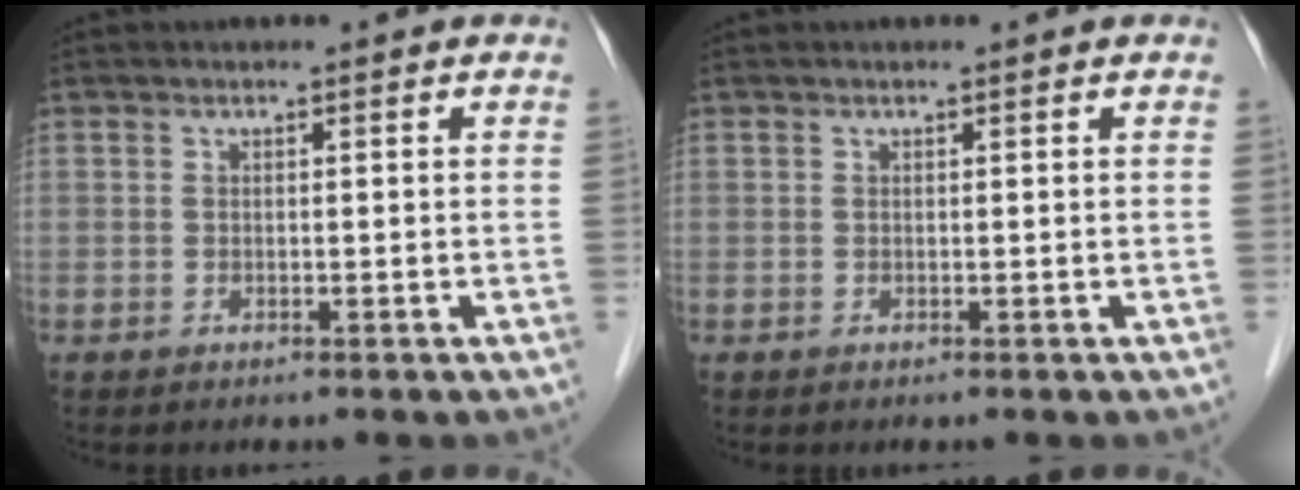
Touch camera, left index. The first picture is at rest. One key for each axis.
{"total": 0.0}